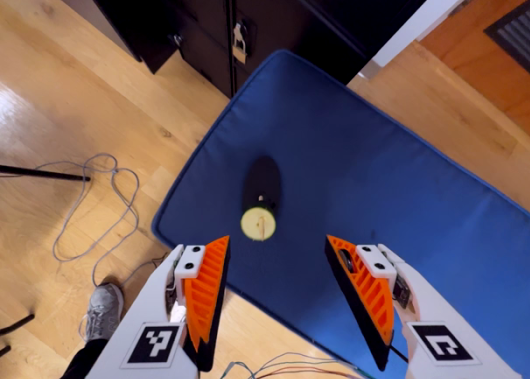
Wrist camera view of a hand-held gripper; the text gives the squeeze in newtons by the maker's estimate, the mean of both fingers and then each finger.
{"total": 0.7, "left": 0.9, "right": 0.6}